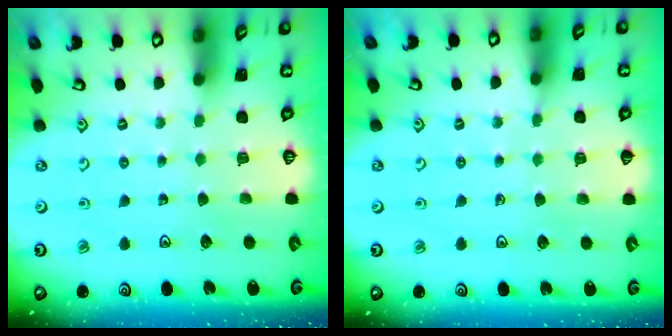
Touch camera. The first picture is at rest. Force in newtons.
{"total": 1.9, "press": 1.9, "slide": 0.3}